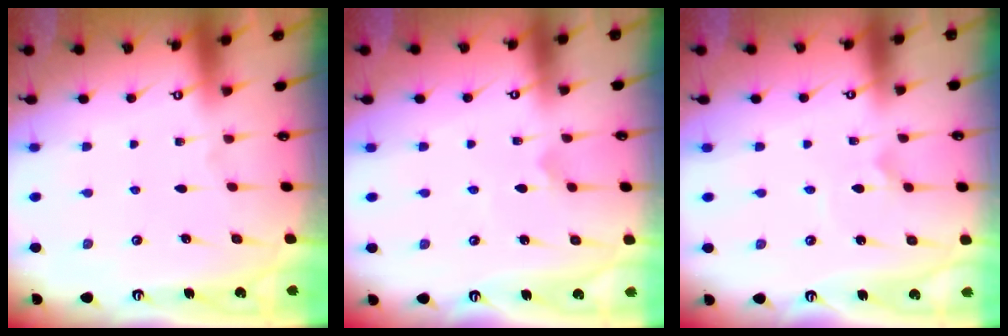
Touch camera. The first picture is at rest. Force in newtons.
{"total": 2.7, "press": 2.7, "slide": 0.6}
{"total": 2.3, "press": 2.3, "slide": 0.0}